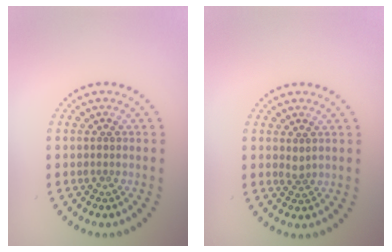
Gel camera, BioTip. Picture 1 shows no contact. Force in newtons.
{"total": 0.9, "press": 0.6, "slide": 0.6}